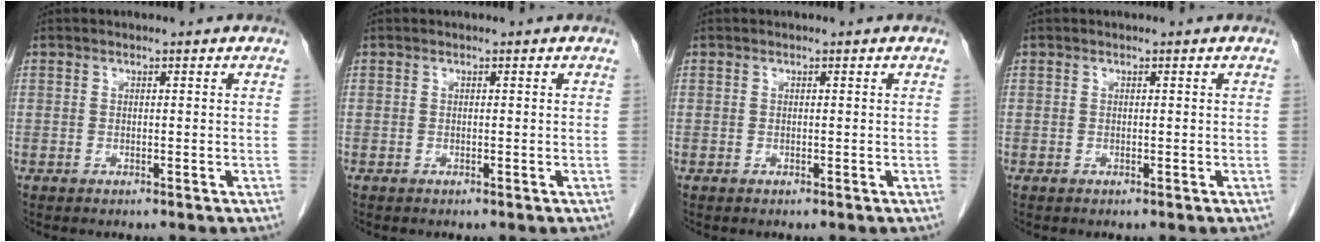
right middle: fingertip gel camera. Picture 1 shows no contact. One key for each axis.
{"total": 0.0}
{"total": 0.0}
{"total": 0.0}